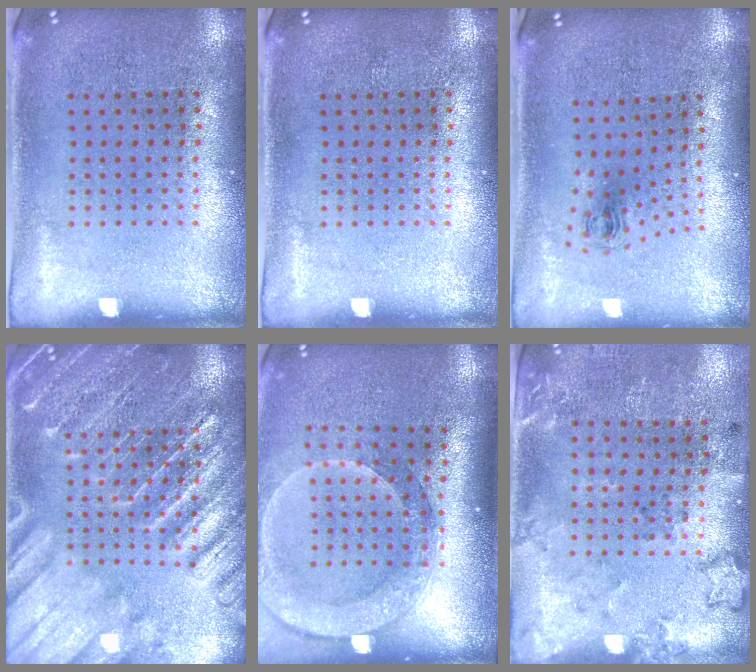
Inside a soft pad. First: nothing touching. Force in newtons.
{"total": 0.0}
{"total": 0.7, "press": 0.4, "slide": 0.6}
{"total": 5.2, "press": 5.1, "slide": 0.7}
{"total": 2.5, "press": 2.0, "slide": 1.5}
{"total": 2.0, "press": 1.4, "slide": 1.4}